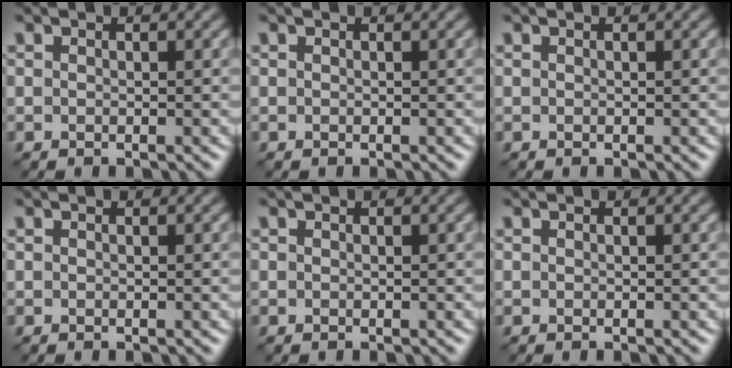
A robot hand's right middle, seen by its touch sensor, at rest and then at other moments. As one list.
[{"total": 0.0}, {"total": 0.0}, {"total": 0.0}, {"total": 0.0}, {"total": 0.0}]